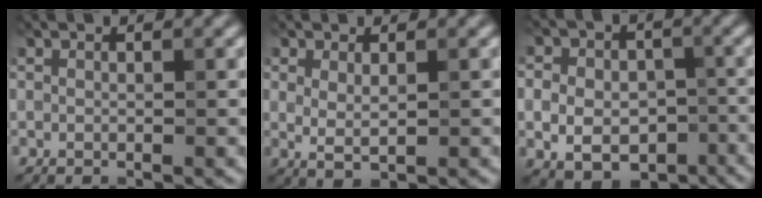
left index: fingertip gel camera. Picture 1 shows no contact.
{"total": 1.6, "force": [0.4, 0.5, 1.5], "torque": [-0.029, -0.006, 0.012]}
{"total": 7.8, "force": [-2.0, 6.1, 4.5], "torque": [-0.055, -0.020, -0.037]}